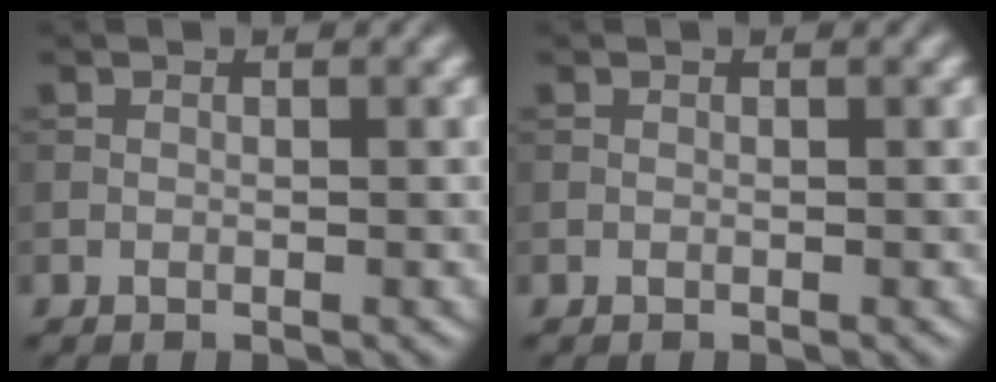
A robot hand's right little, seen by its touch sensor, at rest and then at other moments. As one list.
[{"total": 0.0}]